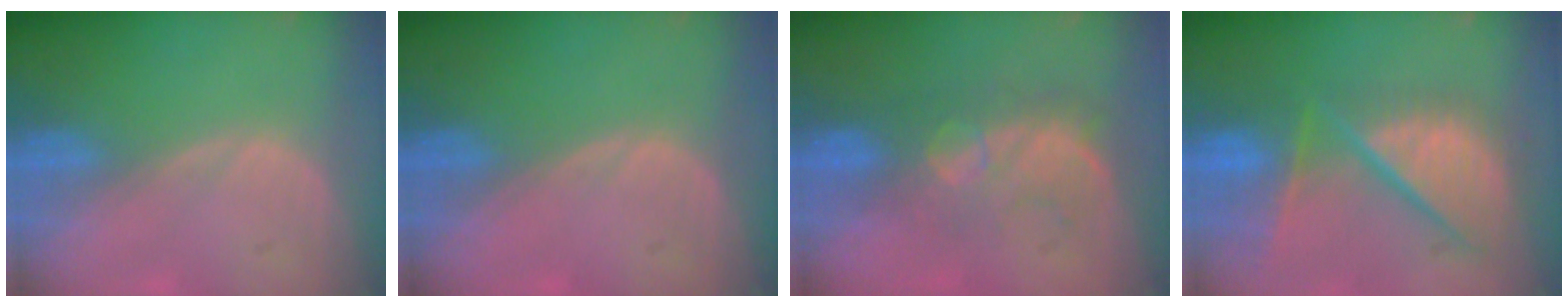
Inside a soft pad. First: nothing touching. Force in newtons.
{"total": 0.0}
{"total": 7.7, "press": 7.5, "slide": 1.7}
{"total": 12.4, "press": 10.1, "slide": 7.1}